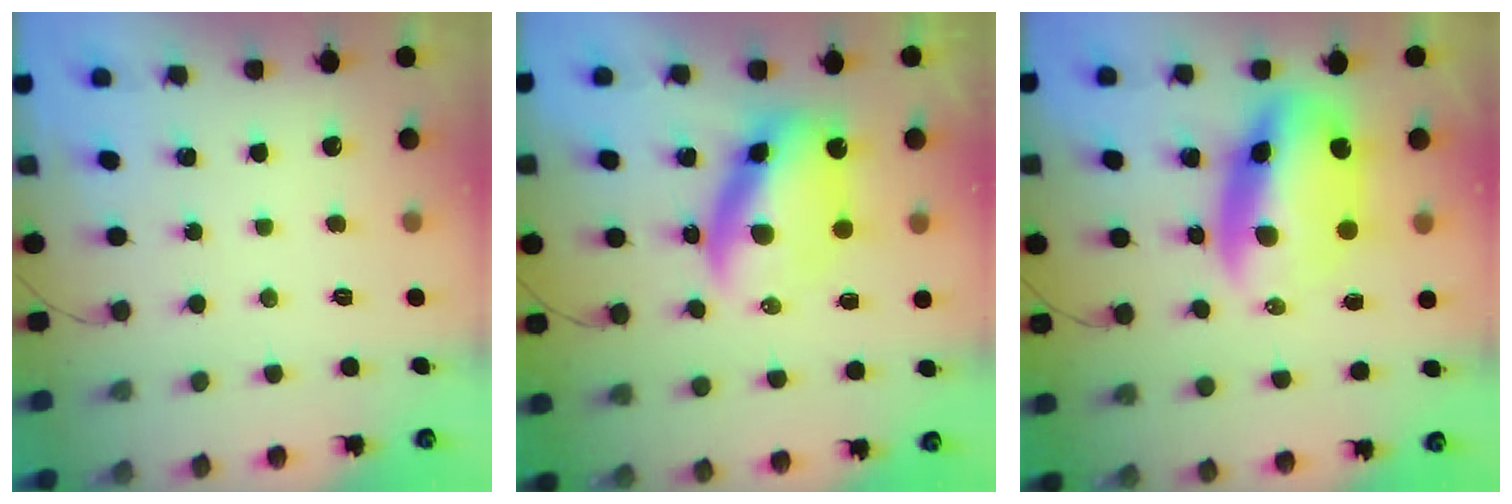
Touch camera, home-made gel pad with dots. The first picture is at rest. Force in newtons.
{"total": 9.5, "press": 9.2, "slide": 2.4}
{"total": 11.7, "press": 11.3, "slide": 3.1}